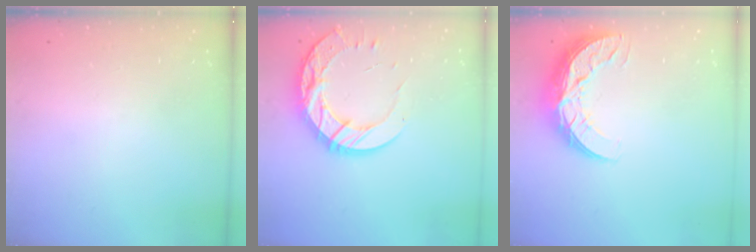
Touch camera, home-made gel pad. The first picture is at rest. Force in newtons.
{"total": 16.1, "press": 16.0, "slide": 1.2}
{"total": 12.6, "press": 12.6, "slide": 0.8}